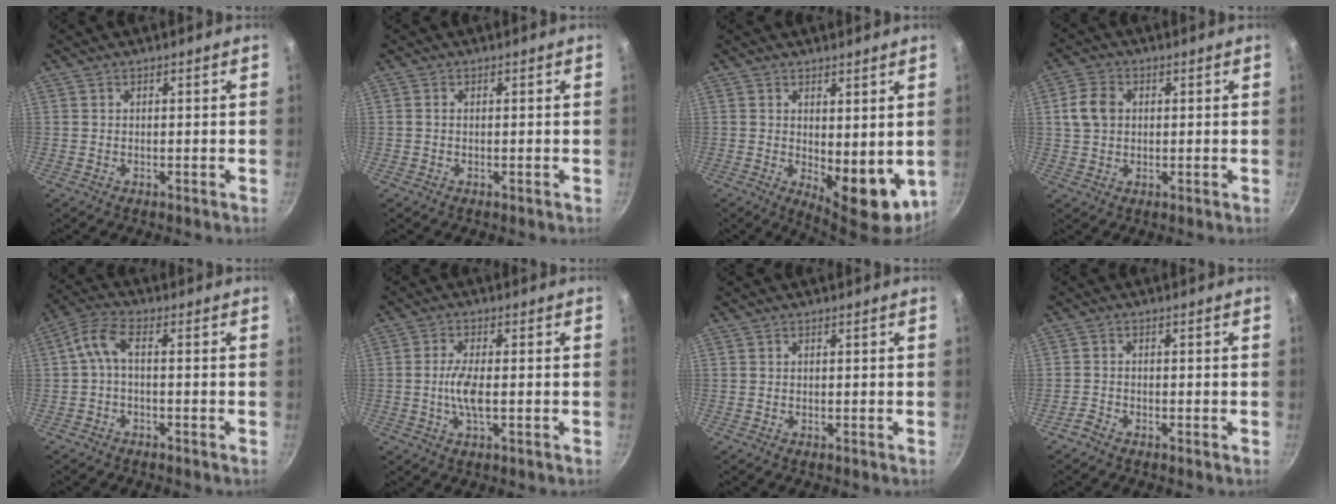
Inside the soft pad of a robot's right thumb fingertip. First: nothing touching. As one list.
[{"total": 0.6, "force": [0.0, 0.4, 0.4], "torque": [-0.008, 0.004, -0.002]}, {"total": 9.9, "force": [0.0, 4.7, 8.7], "torque": [-0.095, -0.016, 0.013]}, {"total": 5.8, "force": [0.9, 4.5, 3.5], "torque": [-0.055, 0.008, 0.011]}, {"total": 4.8, "force": [-1.1, 1.9, 4.2], "torque": [-0.112, 0.023, -0.029]}, {"total": 5.4, "force": [-0.7, 1.7, 5.1], "torque": [-0.106, 0.004, -0.017]}, {"total": 0.0}, {"total": 1.6, "force": [-1.5, 0.6, 0.4], "torque": [-0.019, 0.014, -0.032]}]